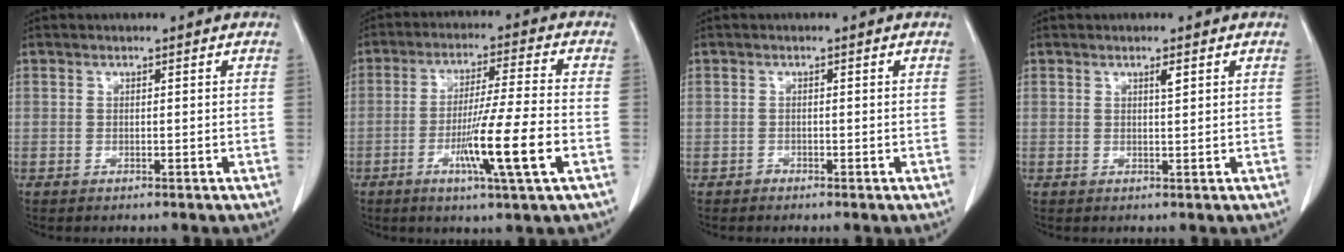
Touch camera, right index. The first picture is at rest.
{"total": 11.5, "force": [-3.9, -0.9, 10.8], "torque": [-0.193, -0.018, -0.070]}
{"total": 0.7, "force": [-0.5, 0.5, -0.1], "torque": [0.001, 0.002, -0.012]}
{"total": 1.1, "force": [0.6, 0.0, 0.9], "torque": [-0.019, -0.003, 0.010]}